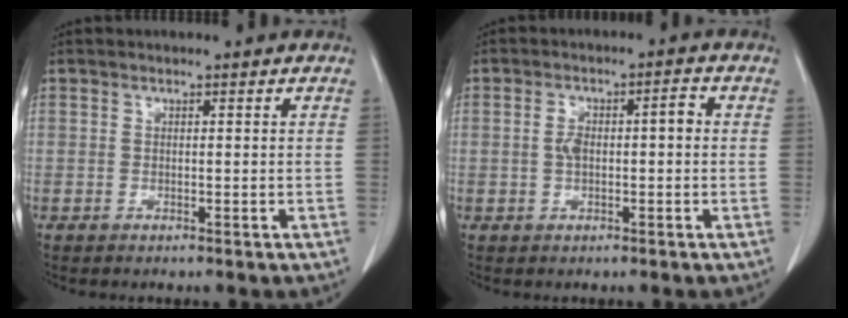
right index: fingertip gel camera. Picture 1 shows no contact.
{"total": 4.6, "force": [0.0, 1.7, 4.2], "torque": [-0.084, 0.023, 0.000]}